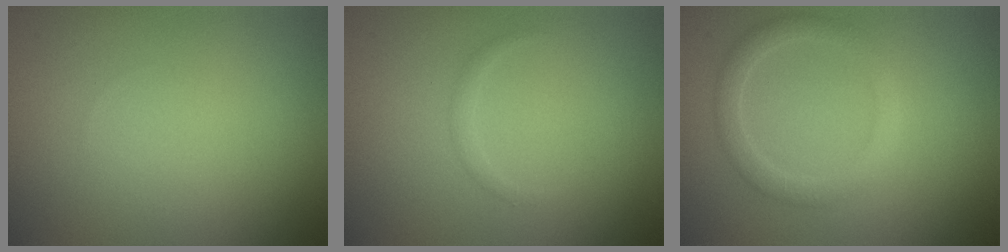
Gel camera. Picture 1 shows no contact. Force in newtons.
{"total": 0.6, "press": 0.6, "slide": 0.1}
{"total": 2.2, "press": 2.1, "slide": 0.2}